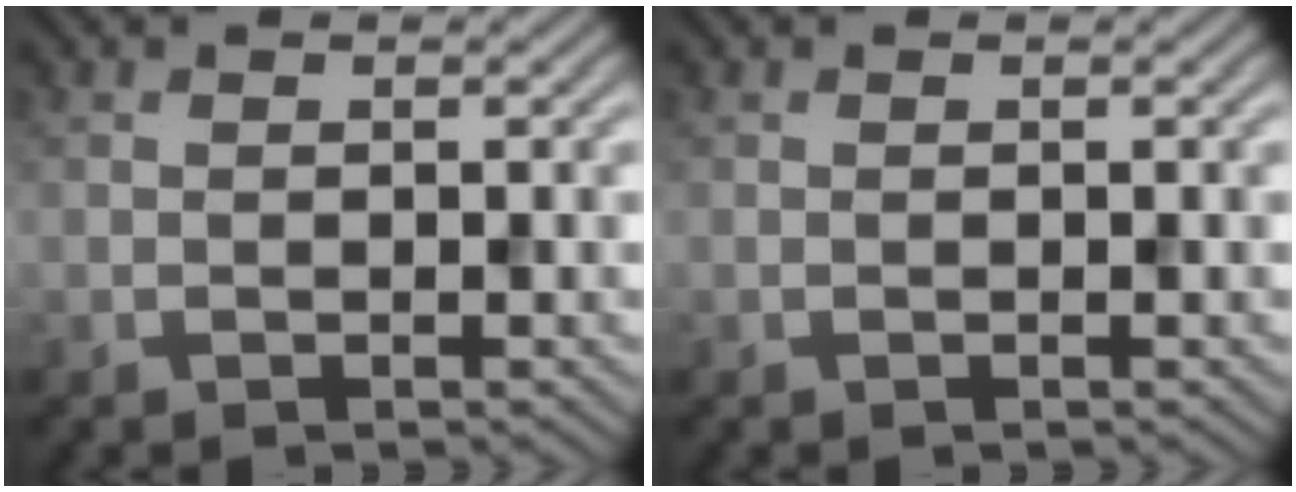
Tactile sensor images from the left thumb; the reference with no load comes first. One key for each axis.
{"total": 0.0}